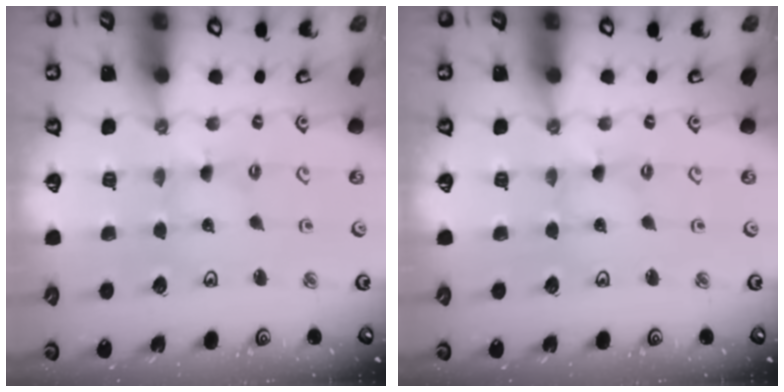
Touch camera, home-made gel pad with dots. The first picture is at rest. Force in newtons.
{"total": 0.0}